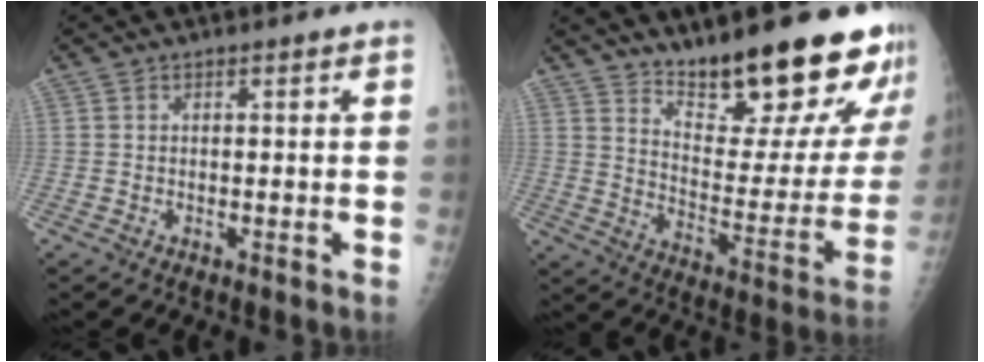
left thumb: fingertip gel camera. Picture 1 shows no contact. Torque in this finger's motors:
{"motor_torque": [0.31, 0.60, 0.55, -1.35, 0.07]}